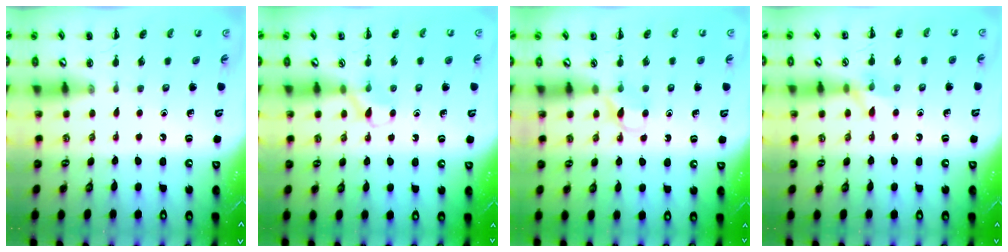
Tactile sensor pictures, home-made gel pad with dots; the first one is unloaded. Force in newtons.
{"total": 4.4, "press": 4.0, "slide": 1.6}
{"total": 3.8, "press": 3.6, "slide": 1.4}
{"total": 6.7, "press": 6.5, "slide": 1.7}